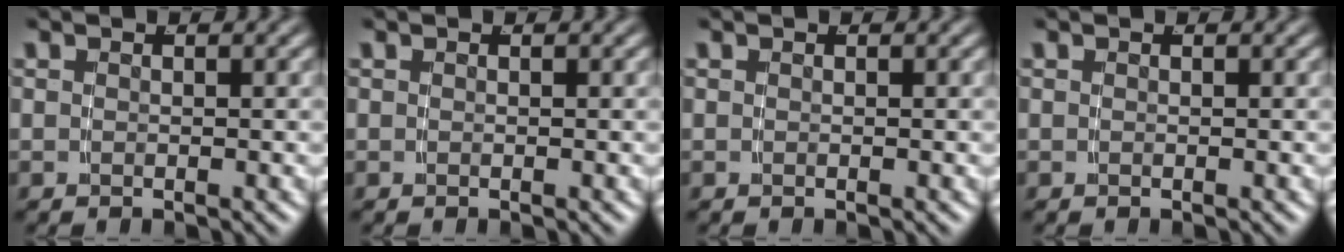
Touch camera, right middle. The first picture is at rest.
{"total": 0.0}
{"total": 0.0}
{"total": 0.0}